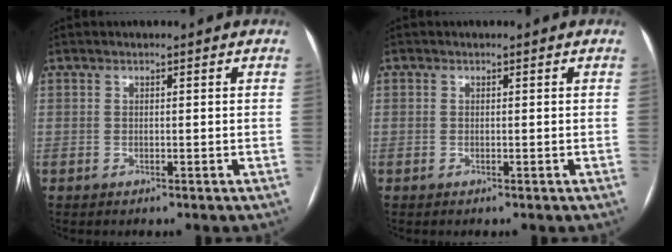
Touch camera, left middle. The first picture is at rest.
{"total": 0.0}